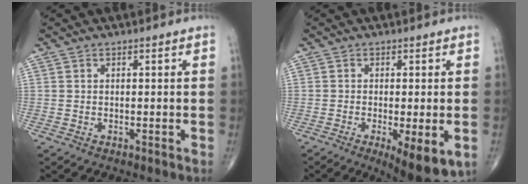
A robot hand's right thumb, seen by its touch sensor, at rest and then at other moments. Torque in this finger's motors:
{"motor_torque": [0.05, 0.43, 0.05, -0.22, 0.28]}